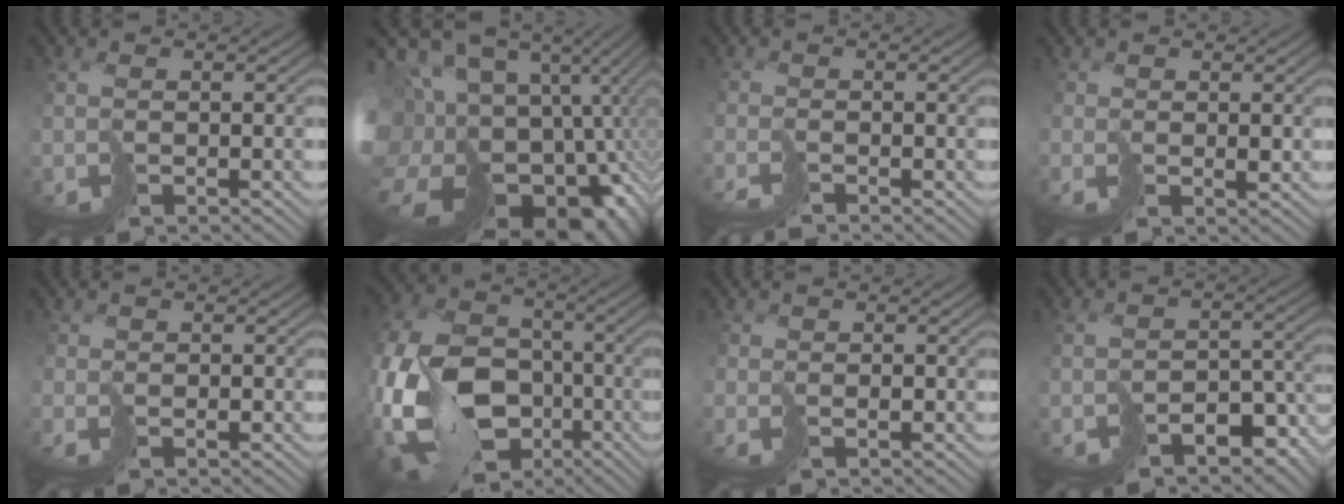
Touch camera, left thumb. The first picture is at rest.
{"total": 19.5, "force": [-3.9, 14.9, 11.9], "torque": [-0.227, -0.018, -0.038]}
{"total": 2.1, "force": [-1.7, -0.8, -1.0], "torque": [0.036, 0.006, -0.035]}
{"total": 1.1, "force": [1.0, 0.3, -0.3], "torque": [0.009, -0.002, 0.023]}
{"total": 0.8, "force": [0.3, 0.1, -0.8], "torque": [0.023, 0.000, 0.007]}
{"total": 18.4, "force": [-5.8, 13.6, 10.8], "torque": [-0.263, -0.044, -0.075]}
{"total": 0.8, "force": [0.4, -0.1, -0.7], "torque": [0.020, 0.002, 0.011]}
{"total": 7.8, "force": [-5.4, 4.1, 3.8], "torque": [-0.057, -0.007, -0.066]}